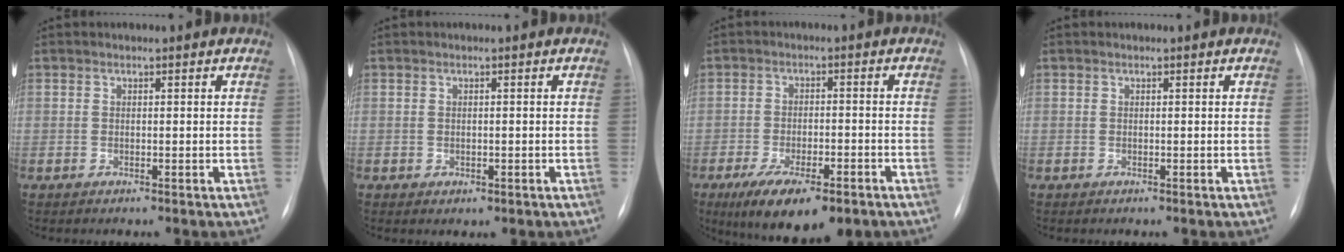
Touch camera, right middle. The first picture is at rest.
{"total": 1.1, "force": [-0.3, 0.8, 0.6], "torque": [-0.010, -0.001, 0.001]}
{"total": 11.8, "force": [-7.7, 3.9, 8.1], "torque": [-0.129, -0.015, -0.116]}
{"total": 0.0}